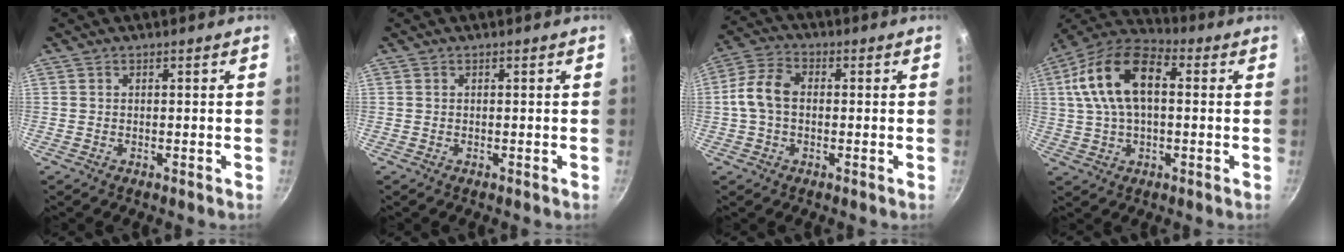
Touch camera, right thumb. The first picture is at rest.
{"total": 0.0}
{"total": 7.7, "force": [-0.1, 5.3, 5.7], "torque": [-0.113, 0.025, -0.009]}
{"total": 15.9, "force": [2.8, 8.7, 13.0], "torque": [-0.248, 0.036, 0.044]}